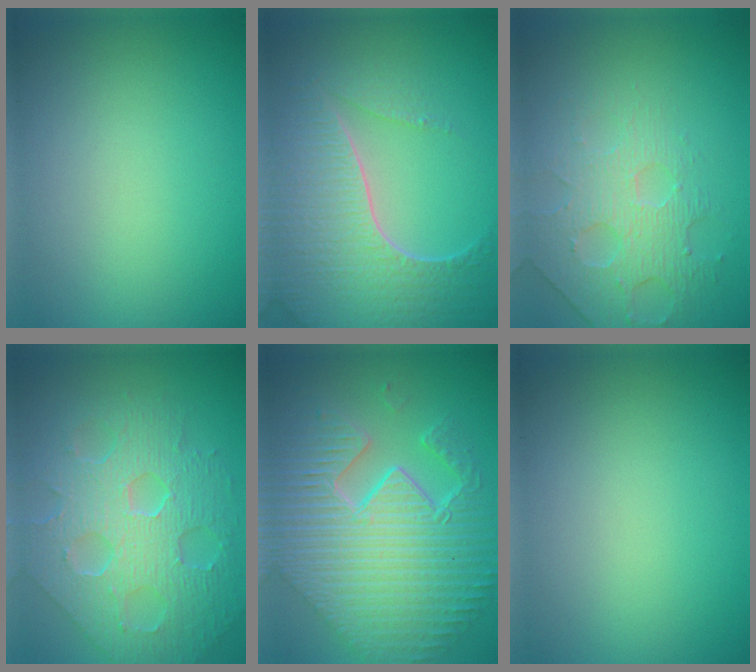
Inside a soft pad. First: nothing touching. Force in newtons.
{"total": 7.7, "press": 5.6, "slide": 5.3}
{"total": 3.8, "press": 3.6, "slide": 1.3}
{"total": 9.0, "press": 6.5, "slide": 6.3}
{"total": 12.5, "press": 8.0, "slide": 9.6}
{"total": 0.0}